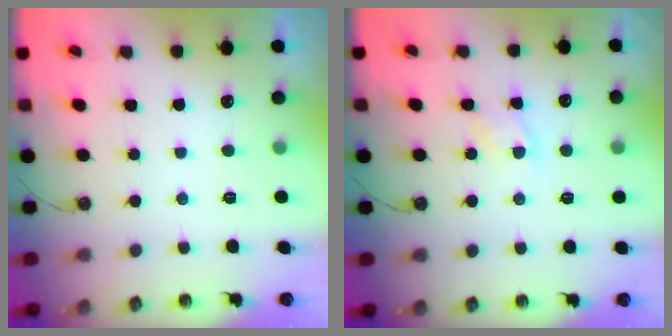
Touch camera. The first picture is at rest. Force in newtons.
{"total": 7.0, "press": 6.9, "slide": 0.8}